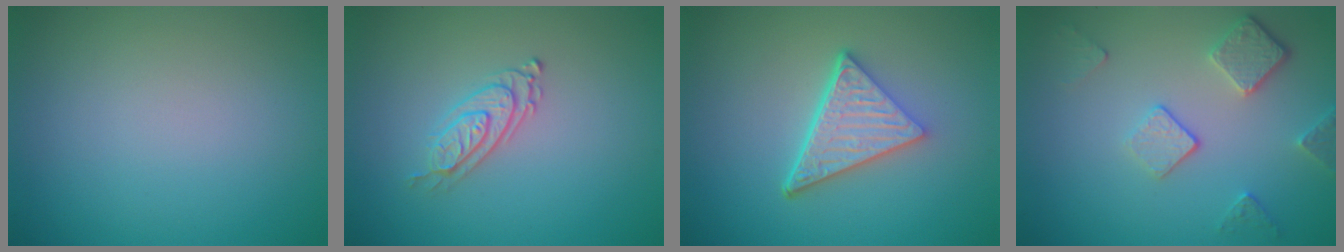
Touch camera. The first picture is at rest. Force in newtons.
{"total": 2.4, "press": 2.0, "slide": 1.4}
{"total": 5.3, "press": 3.7, "slide": 3.8}
{"total": 3.6, "press": 2.8, "slide": 2.2}